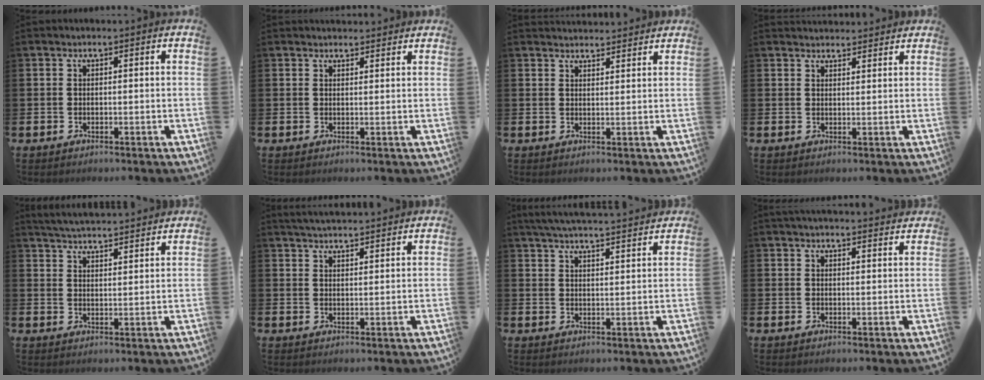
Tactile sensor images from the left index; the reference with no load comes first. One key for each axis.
{"total": 1.9, "fx": 1.8, "fy": 0.5, "fz": 0.0, "tx": 0.005, "ty": -0.006, "tz": 0.032}
{"total": 2.7, "fx": 2.6, "fy": 0.4, "fz": -0.1, "tx": -0.003, "ty": -0.012, "tz": 0.049}
{"total": 2.5, "fx": 2.4, "fy": 0.5, "fz": -0.2, "tx": 0.006, "ty": -0.012, "tz": 0.043}
{"total": 4.9, "fx": 4.9, "fy": -0.1, "fz": 0.2, "tx": -0.026, "ty": -0.031, "tz": 0.089}
{"total": 3.8, "fx": 3.8, "fy": 0.0, "fz": 0.3, "tx": -0.013, "ty": -0.017, "tz": 0.070}
{"total": 5.1, "fx": 5.0, "fy": -0.2, "fz": 0.9, "tx": -0.039, "ty": -0.022, "tz": 0.091}
{"total": 3.1, "fx": 3.1, "fy": 0.2, "fz": 0.2, "tx": -0.002, "ty": -0.019, "tz": 0.054}